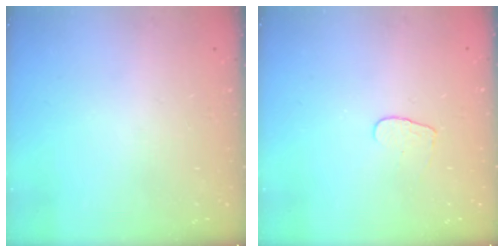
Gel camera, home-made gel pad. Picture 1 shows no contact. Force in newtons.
{"total": 4.4, "press": 4.4, "slide": 0.3}